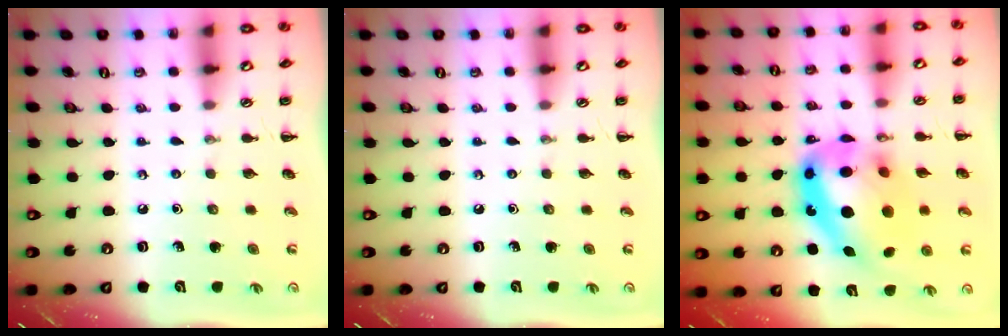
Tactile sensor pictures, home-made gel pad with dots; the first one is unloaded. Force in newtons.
{"total": 0.0}
{"total": 22.5, "press": 21.8, "slide": 5.5}